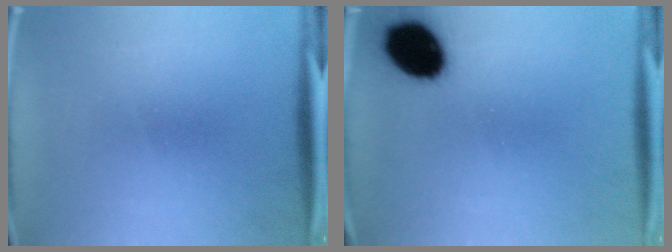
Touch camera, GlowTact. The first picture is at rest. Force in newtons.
{"total": 14.6}